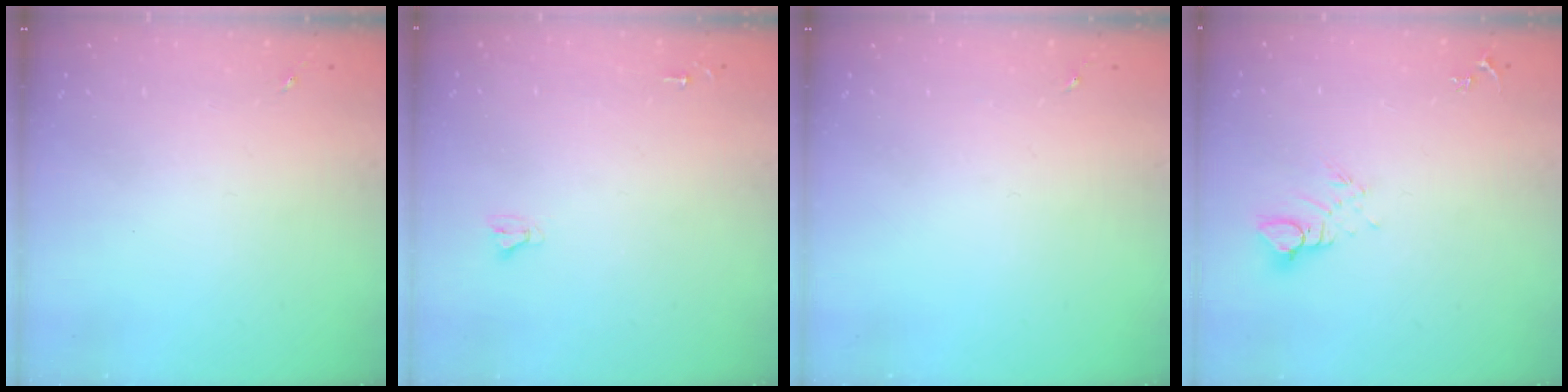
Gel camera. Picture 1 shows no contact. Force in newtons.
{"total": 2.0, "press": 2.0, "slide": 0.2}
{"total": 0.0}
{"total": 6.7, "press": 6.7, "slide": 0.4}